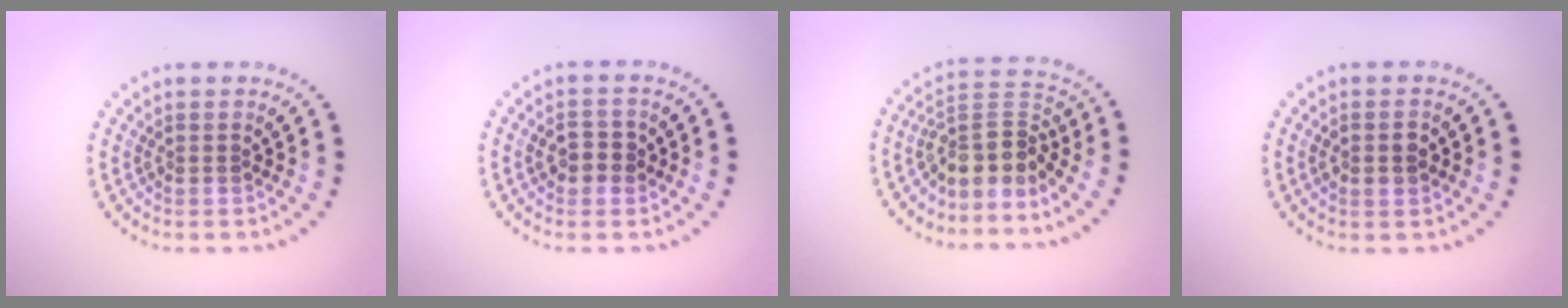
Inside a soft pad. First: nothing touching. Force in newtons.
{"total": 2.4, "press": 2.4, "slide": 0.3}
{"total": 3.8, "press": 2.8, "slide": 2.6}
{"total": 1.7, "press": 1.7, "slide": 0.1}